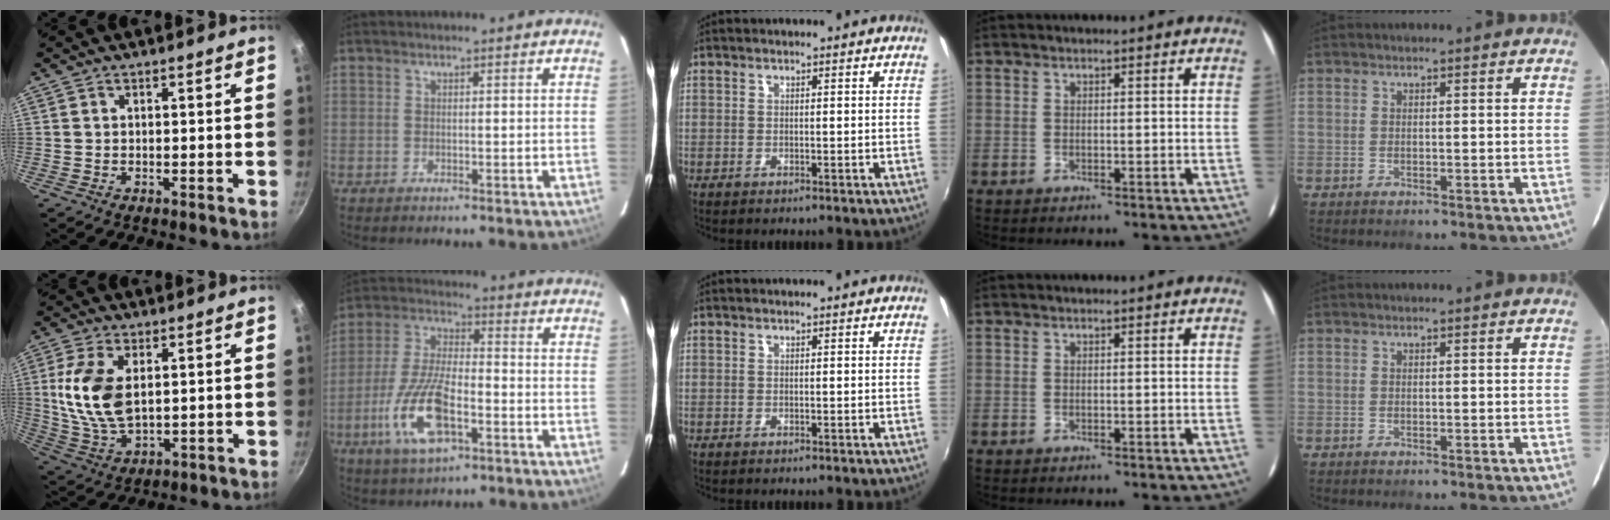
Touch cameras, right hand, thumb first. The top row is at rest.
{"thumb": {"total": 12.6, "force": [2.2, 7.0, 10.2], "torque": [-0.201, -0.013, 0.048]}, "index": {"total": 14.7, "force": [-5.8, 5.6, 12.3], "torque": [-0.266, -0.010, -0.107]}}